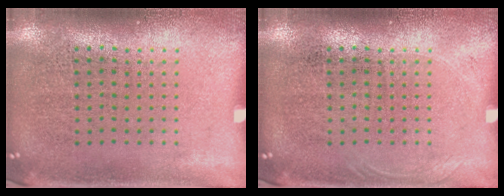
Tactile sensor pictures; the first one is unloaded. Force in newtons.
{"total": 0.7, "press": 0.6, "slide": 0.2}